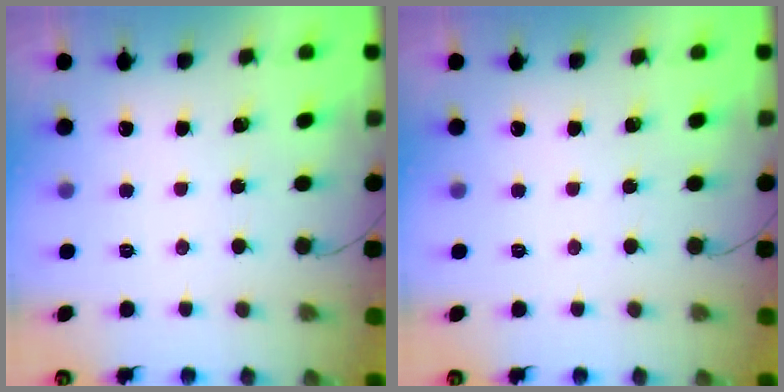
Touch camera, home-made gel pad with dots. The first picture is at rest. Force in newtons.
{"total": 0.0}